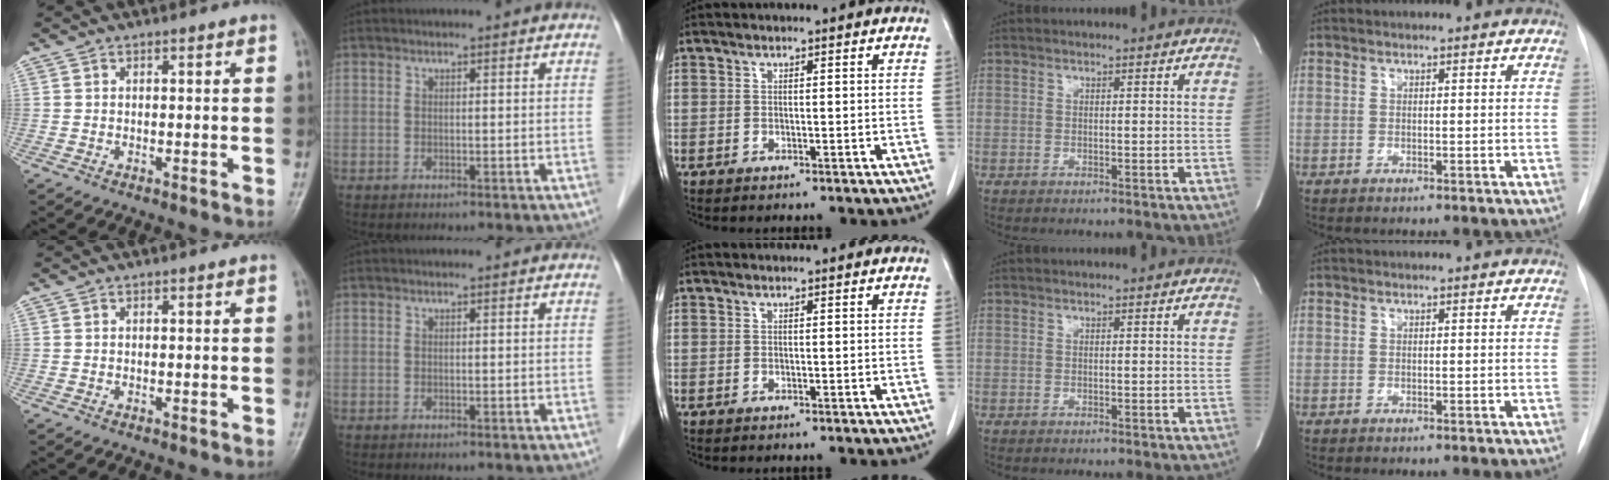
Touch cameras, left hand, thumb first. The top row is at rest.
{}